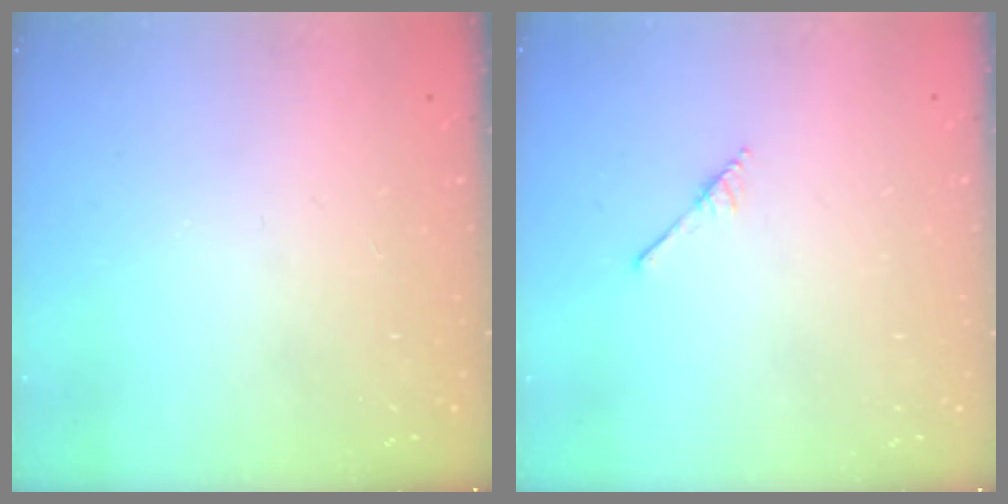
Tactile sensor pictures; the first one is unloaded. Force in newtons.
{"total": 2.5, "press": 2.4, "slide": 0.3}